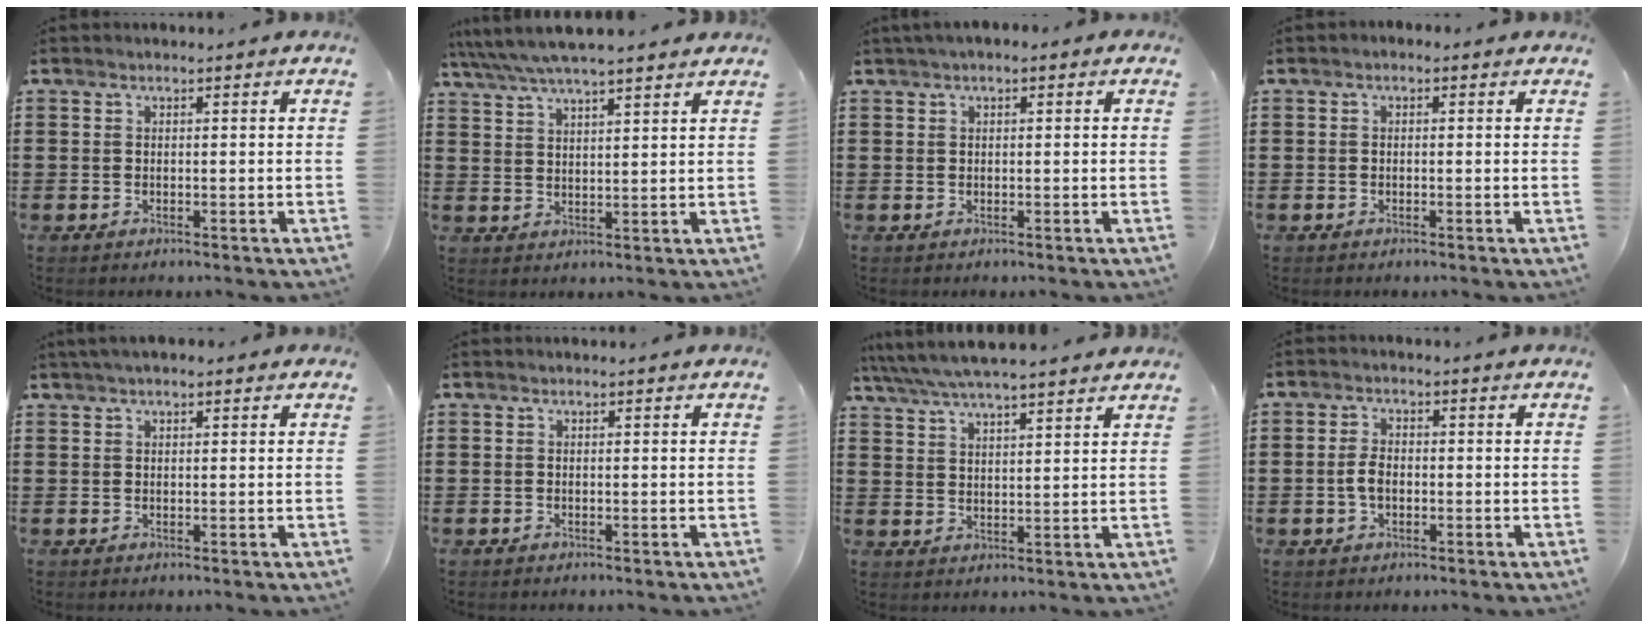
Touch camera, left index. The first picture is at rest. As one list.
[{"total": 5.1, "force": [4.5, 0.5, 2.3], "torque": [-0.060, -0.015, 0.079]}, {"total": 1.0, "force": [0.3, 0.5, 0.9], "torque": [-0.016, 0.005, 0.004]}, {"total": 0.6, "force": [-0.4, 0.4, 0.3], "torque": [-0.007, 0.000, -0.008]}, {"total": 1.6, "force": [1.1, 0.6, 1.1], "torque": [-0.022, 0.006, 0.019]}, {"total": 0.0}, {"total": 5.3, "force": [4.9, 0.3, 2.0], "torque": [-0.055, -0.020, 0.086]}, {"total": 3.1, "force": [-0.4, 1.7, 2.6], "torque": [-0.066, -0.001, -0.013]}]